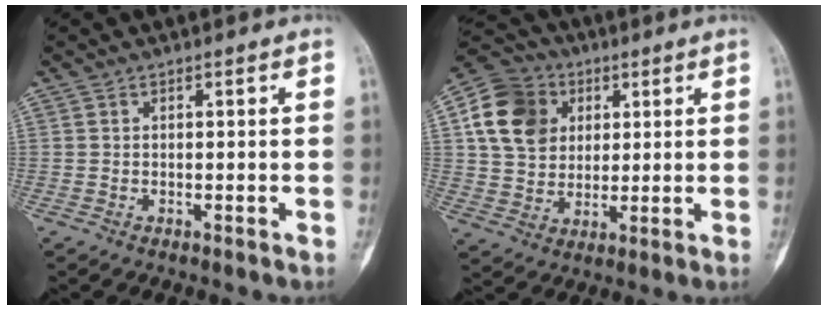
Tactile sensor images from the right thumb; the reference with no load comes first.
{"total": 14.3, "force": [4.2, 11.8, 6.9], "torque": [-0.109, 0.004, 0.072]}